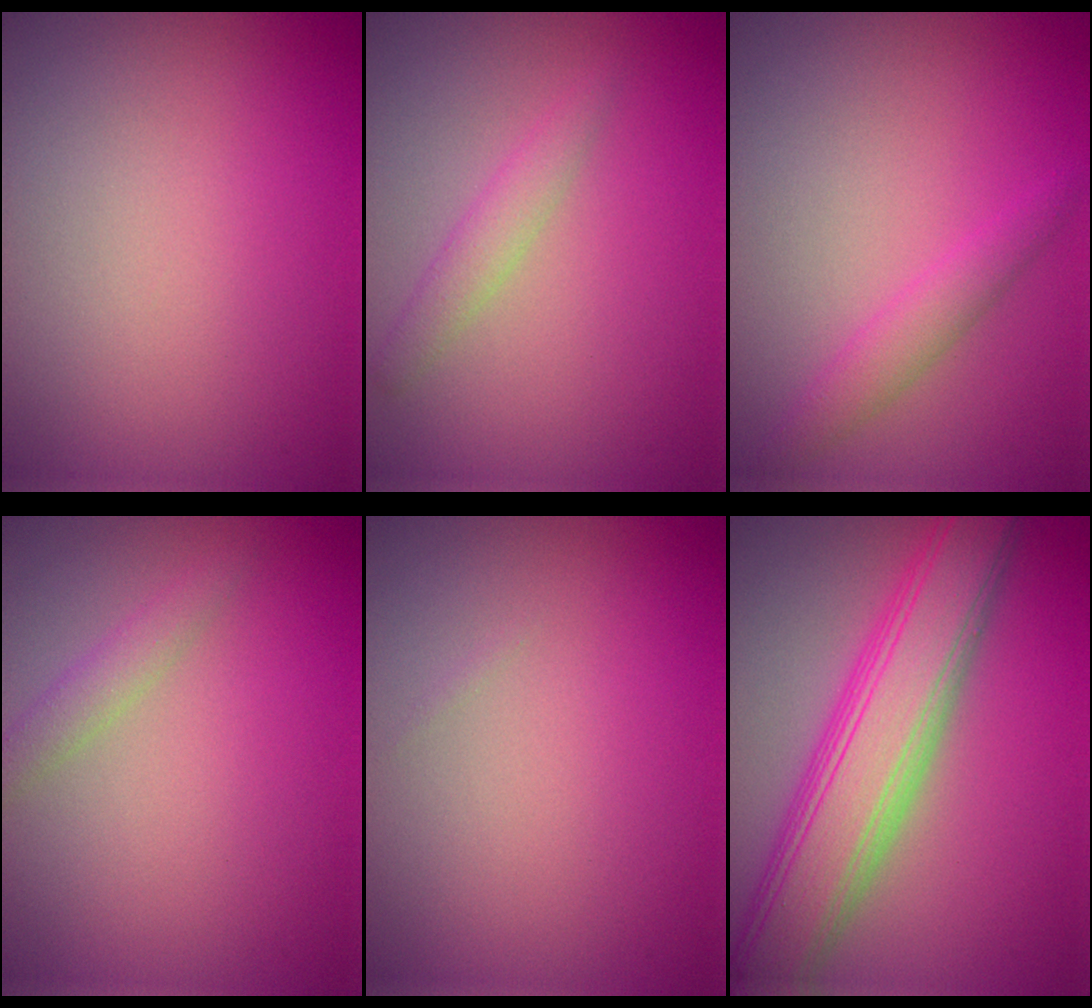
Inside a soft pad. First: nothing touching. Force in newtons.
{"total": 1.6, "press": 1.6, "slide": 0.0}
{"total": 1.9, "press": 1.9, "slide": 0.1}
{"total": 1.5, "press": 1.5, "slide": 0.1}
{"total": 0.0}
{"total": 8.3, "press": 8.3, "slide": 0.1}